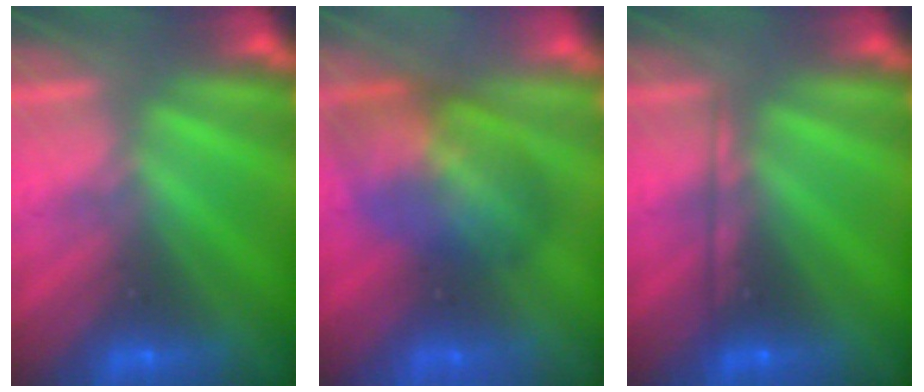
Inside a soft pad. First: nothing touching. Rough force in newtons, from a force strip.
{"total": 5.5}
{"total": 2.1}